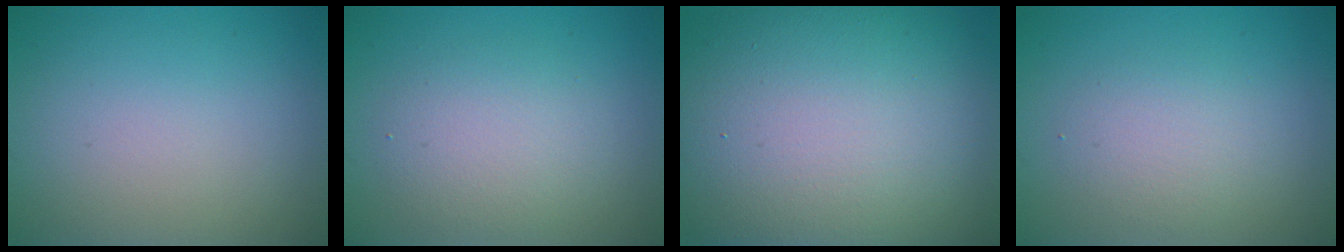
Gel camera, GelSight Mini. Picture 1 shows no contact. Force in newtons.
{"total": 3.6, "press": 3.6, "slide": 0.3}
{"total": 18.0, "press": 17.9, "slide": 1.0}
{"total": 2.4, "press": 2.4, "slide": 0.2}